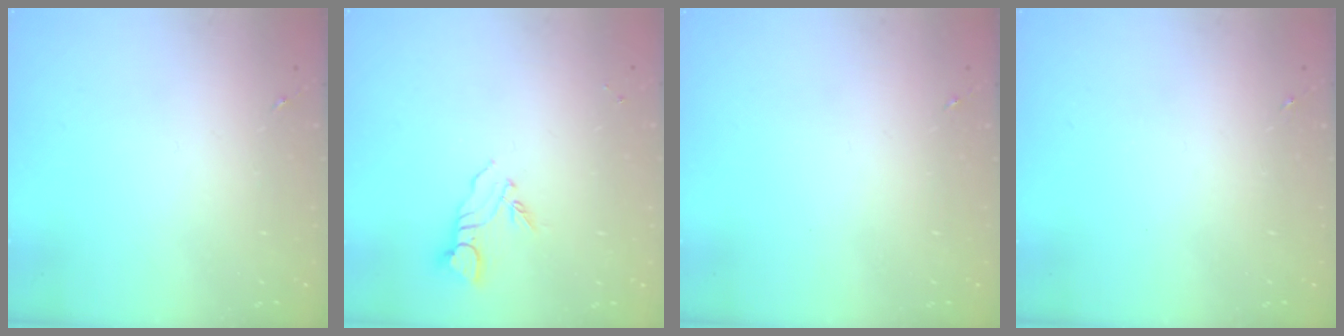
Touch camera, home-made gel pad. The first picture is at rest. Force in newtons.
{"total": 4.9, "press": 4.9, "slide": 0.1}
{"total": 0.0}
{"total": 0.0}